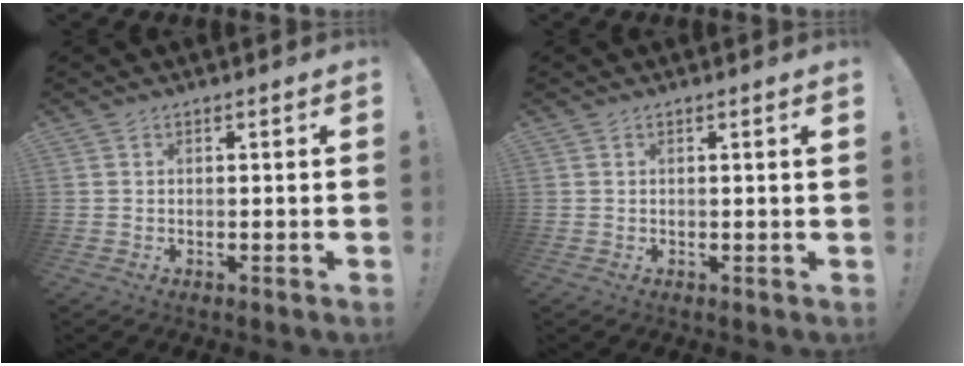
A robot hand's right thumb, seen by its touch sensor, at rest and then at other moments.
{"total": 1.0, "force": [0.5, -0.2, 0.8], "torque": [-0.015, 0.000, 0.006]}